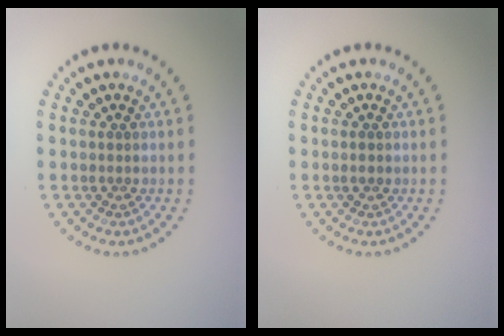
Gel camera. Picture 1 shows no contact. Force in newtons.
{"total": 0.7, "press": 0.7, "slide": 0.1}